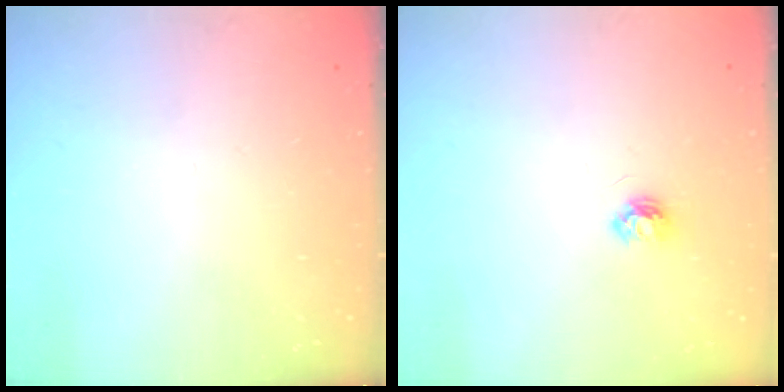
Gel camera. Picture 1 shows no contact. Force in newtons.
{"total": 3.9, "press": 3.8, "slide": 0.5}